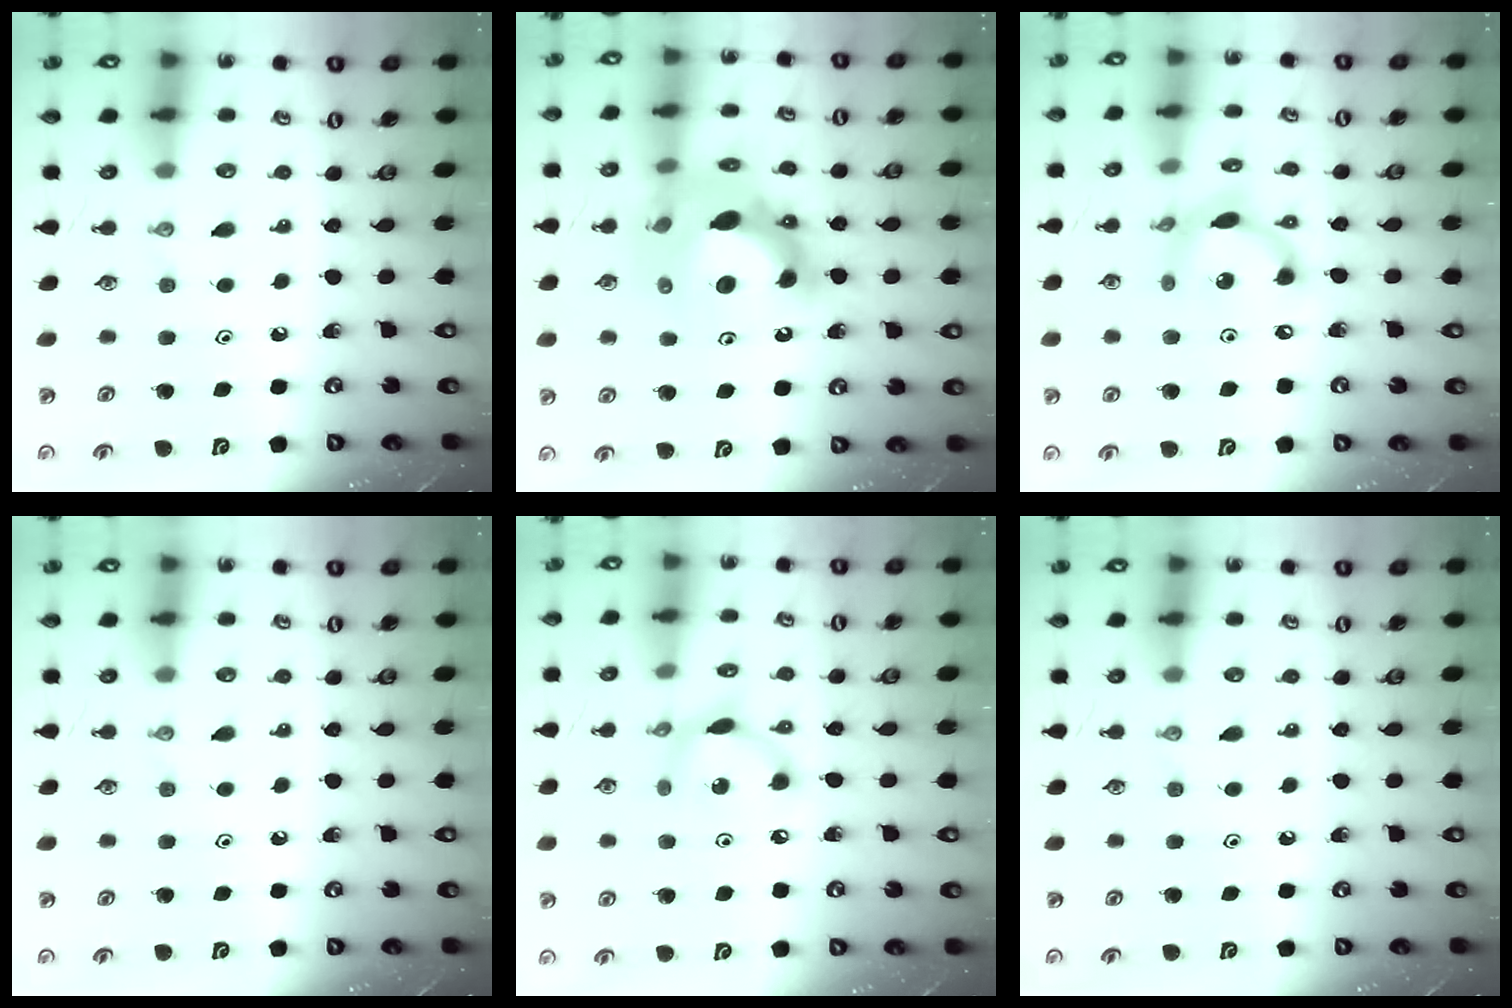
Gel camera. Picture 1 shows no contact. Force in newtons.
{"total": 13.9, "press": 13.6, "slide": 2.8}
{"total": 11.4, "press": 11.3, "slide": 1.0}
{"total": 0.0}
{"total": 8.0, "press": 8.0, "slide": 0.4}
{"total": 0.0}